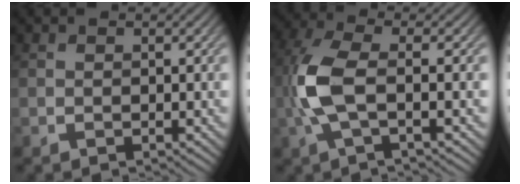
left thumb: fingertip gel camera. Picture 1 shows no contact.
{"total": 7.3, "force": [-0.9, 2.5, 6.8], "torque": [-0.170, 0.007, -0.025]}